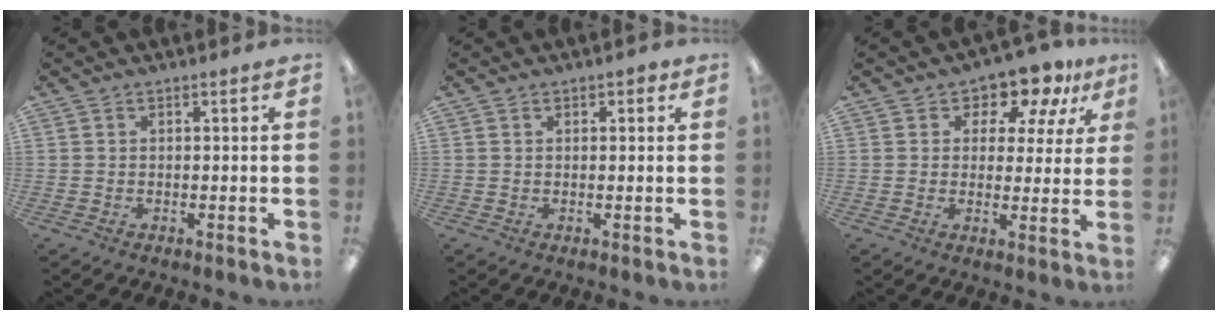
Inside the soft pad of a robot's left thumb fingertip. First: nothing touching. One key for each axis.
{"total": 1.2, "fx": 0.6, "fy": 0.8, "fz": 0.6, "tx": -0.004, "ty": 0.001, "tz": 0.009}
{"total": 8.8, "fx": 7.1, "fy": 4.3, "fz": 2.8, "tx": -0.053, "ty": -0.051, "tz": 0.129}